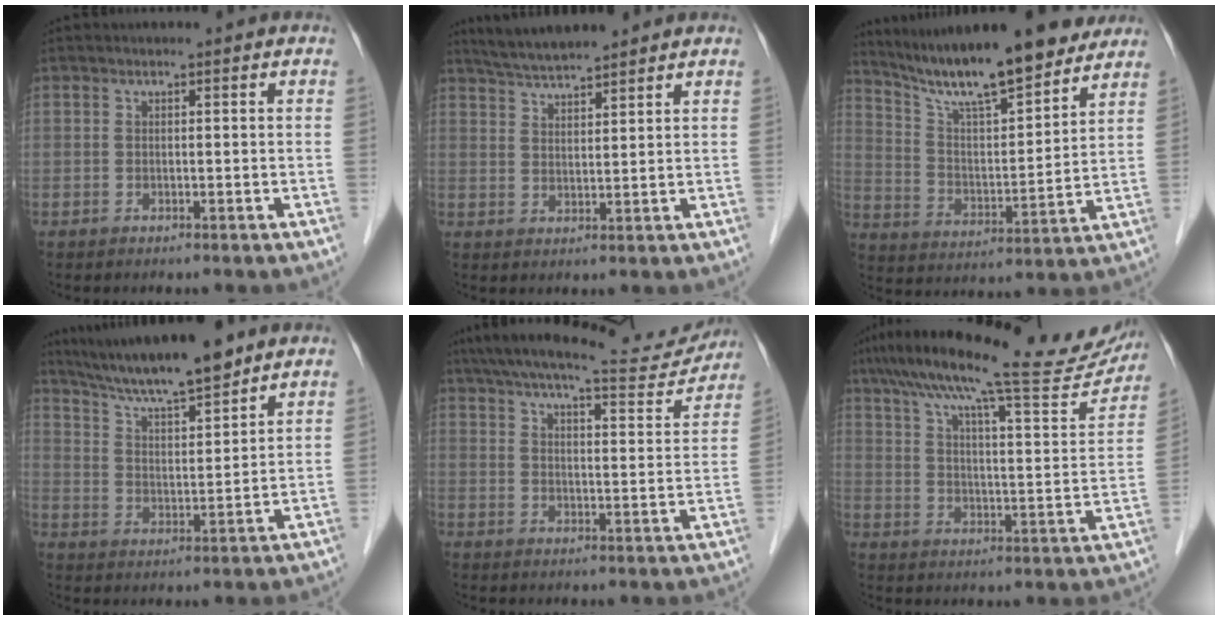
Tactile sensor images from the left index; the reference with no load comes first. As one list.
[{"total": 7.2, "force": [6.7, 0.6, 2.8], "torque": [-0.052, 0.024, 0.121]}, {"total": 17.1, "force": [14.7, 2.4, 8.2], "torque": [-0.138, 0.002, 0.245]}, {"total": 13.0, "force": [11.3, 1.0, 6.4], "torque": [-0.109, 0.011, 0.195]}, {"total": 17.7, "force": [16.2, 2.2, 6.7], "torque": [-0.101, -0.007, 0.217]}, {"total": 27.4, "force": [23.1, 3.6, 14.2], "torque": [-0.227, -0.011, 0.308]}]